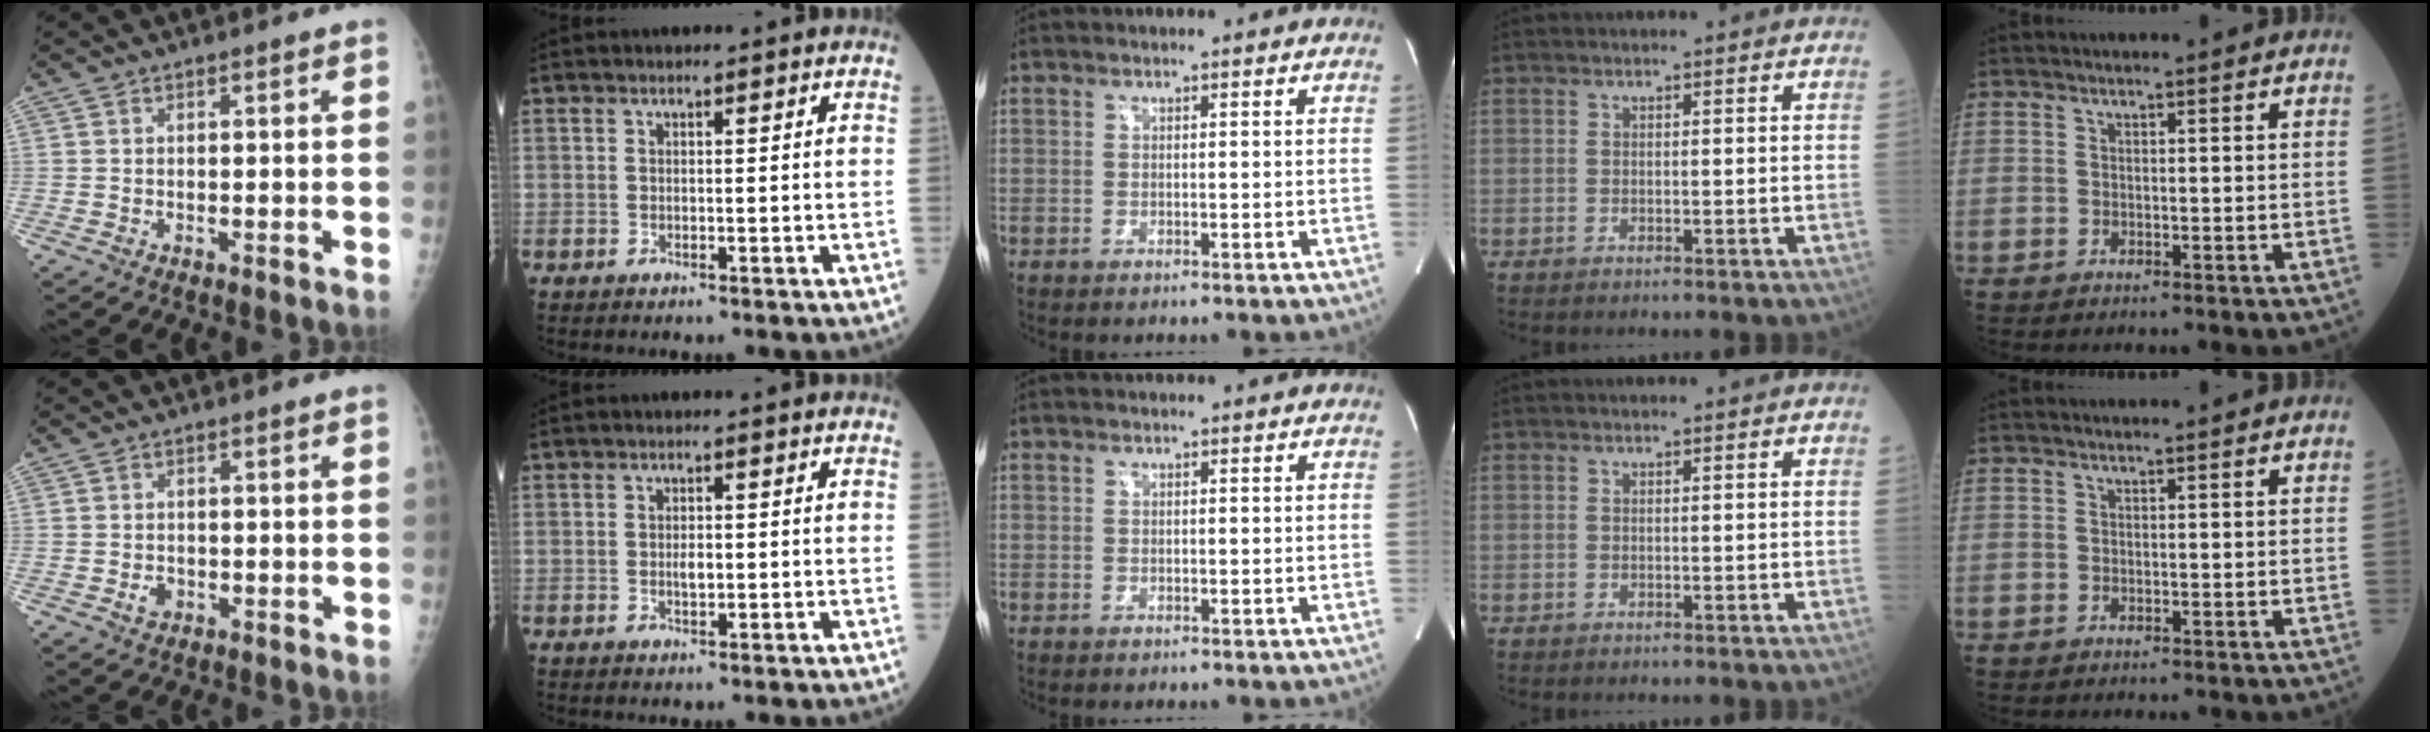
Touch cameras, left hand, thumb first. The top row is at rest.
{"thumb": {"total": 1.9, "force": [-0.7, 1.5, 0.9], "torque": [-0.009, 0.004, -0.008]}, "index": {"total": 1.5, "force": [-0.4, 0.6, 1.3], "torque": [-0.024, -0.003, -0.007]}}